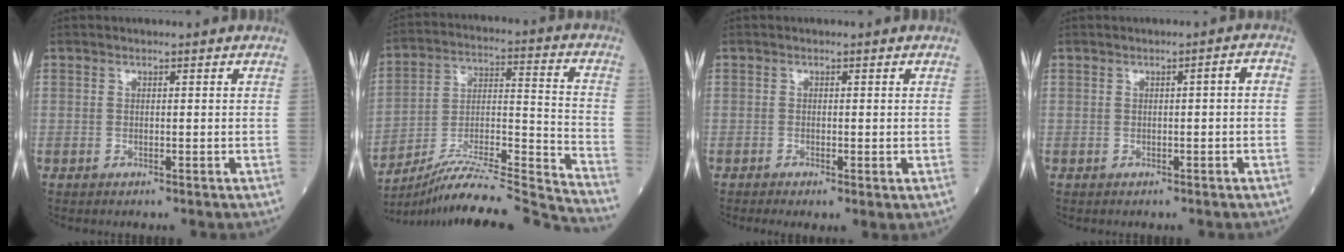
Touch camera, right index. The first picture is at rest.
{"total": 22.8, "force": [-21.4, -2.5, 7.4], "torque": [-0.119, -0.010, -0.344]}
{"total": 1.9, "force": [-0.8, 0.5, 1.7], "torque": [-0.030, -0.005, -0.011]}
{"total": 1.5, "force": [-0.2, 0.2, 1.5], "torque": [-0.016, 0.004, -0.004]}